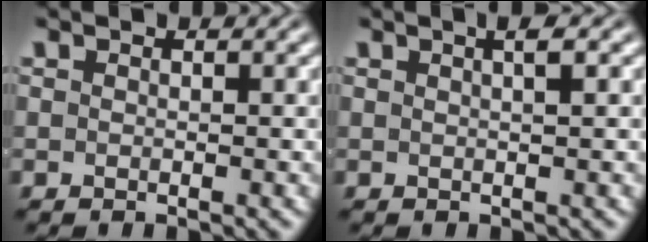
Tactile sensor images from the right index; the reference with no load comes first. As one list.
[{"total": 2.2, "force": [0.9, -0.2, 2.0], "torque": [-0.020, 0.007, 0.015]}]